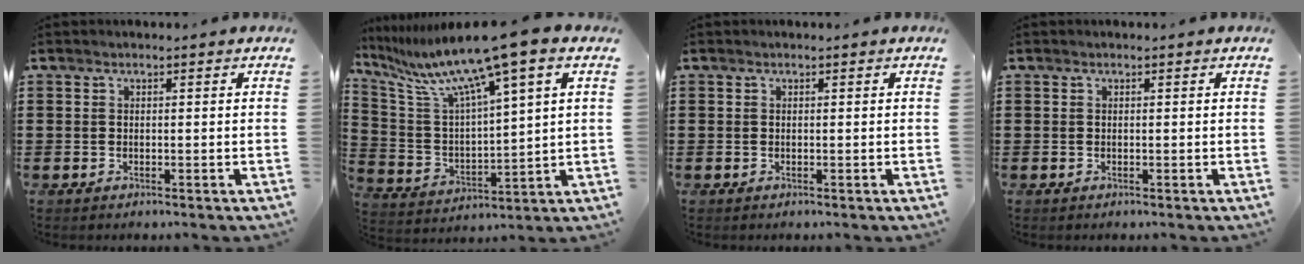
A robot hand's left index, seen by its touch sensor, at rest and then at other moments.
{"total": 11.2, "force": [8.4, -0.3, 7.3], "torque": [-0.183, -0.055, 0.130]}
{"total": 0.0}
{"total": 0.0}